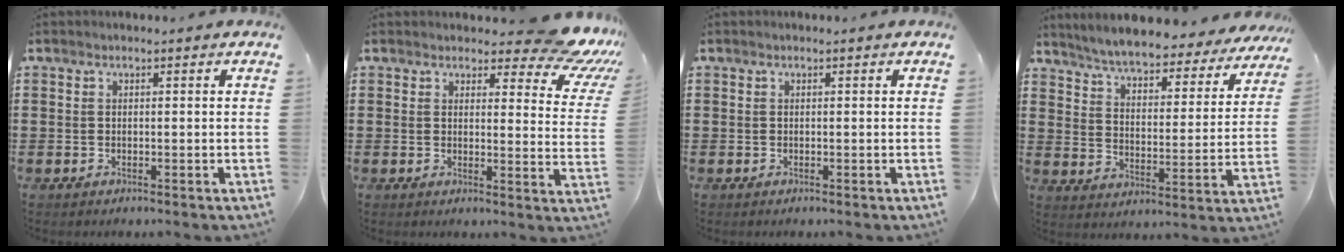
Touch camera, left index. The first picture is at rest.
{"total": 7.2, "force": [6.0, 1.6, 3.6], "torque": [-0.050, -0.036, 0.104]}
{"total": 0.0}
{"total": 5.2, "force": [5.0, 0.0, 1.4], "torque": [-0.053, -0.040, 0.082]}